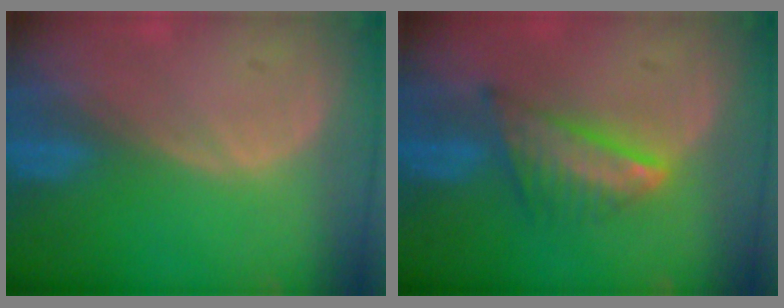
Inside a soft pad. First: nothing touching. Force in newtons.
{"total": 7.3, "press": 6.3, "slide": 3.6}